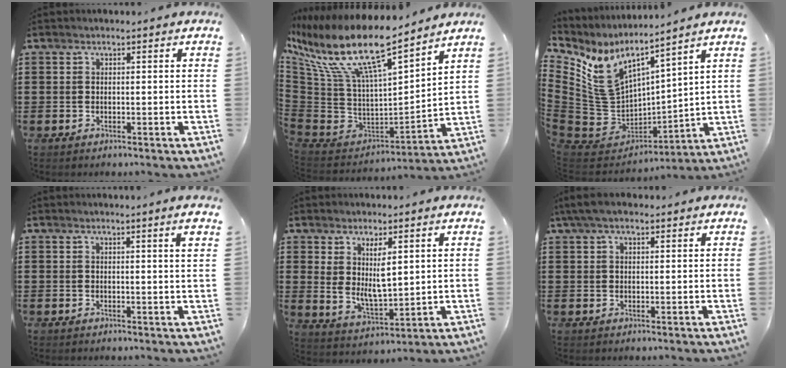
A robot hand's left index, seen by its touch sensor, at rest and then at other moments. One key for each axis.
{"total": 15.6, "fx": 10.1, "fy": 3.7, "fz": 11.2, "tx": -0.259, "ty": -0.072, "tz": 0.166}
{"total": 8.9, "fx": 6.0, "fy": 4.5, "fz": 4.7, "tx": -0.147, "ty": -0.056, "tz": 0.110}
{"total": 2.2, "fx": 1.2, "fy": -0.4, "fz": 1.7, "tx": -0.026, "ty": -0.009, "tz": 0.019}
{"total": 6.1, "fx": 2.5, "fy": 2.6, "fz": 4.9, "tx": -0.084, "ty": -0.014, "tz": 0.043}
{"total": 3.1, "fx": 1.9, "fy": 1.1, "fz": 2.2, "tx": -0.046, "ty": 0.008, "tz": 0.035}